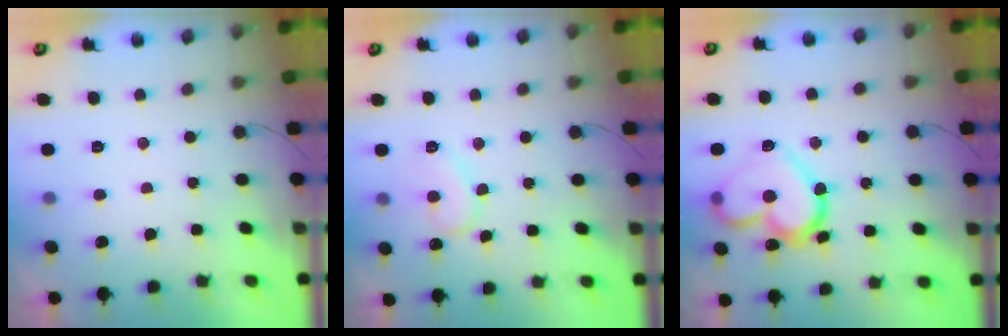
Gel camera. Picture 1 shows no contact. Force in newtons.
{"total": 9.8, "press": 9.8, "slide": 0.9}
{"total": 18.6, "press": 18.6, "slide": 1.5}